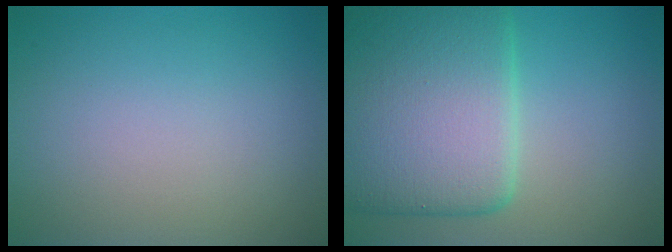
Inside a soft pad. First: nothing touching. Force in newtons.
{"total": 11.0, "press": 11.0, "slide": 0.4}